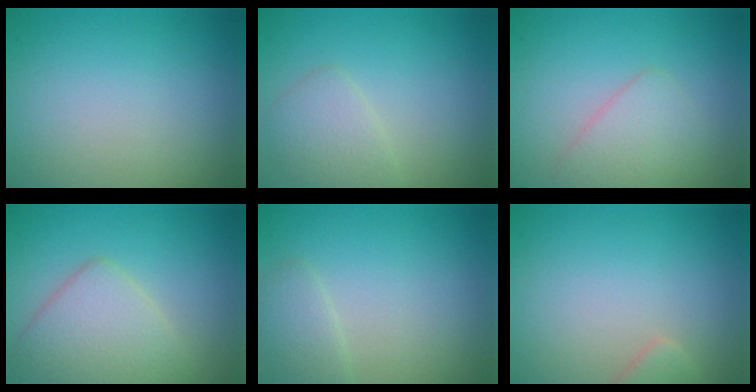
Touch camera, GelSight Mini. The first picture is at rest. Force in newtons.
{"total": 2.2, "press": 2.2, "slide": 0.0}
{"total": 2.4, "press": 2.4, "slide": 0.2}
{"total": 4.8, "press": 4.8, "slide": 0.3}
{"total": 1.6, "press": 1.6, "slide": 0.1}
{"total": 1.4, "press": 1.4, "slide": 0.1}